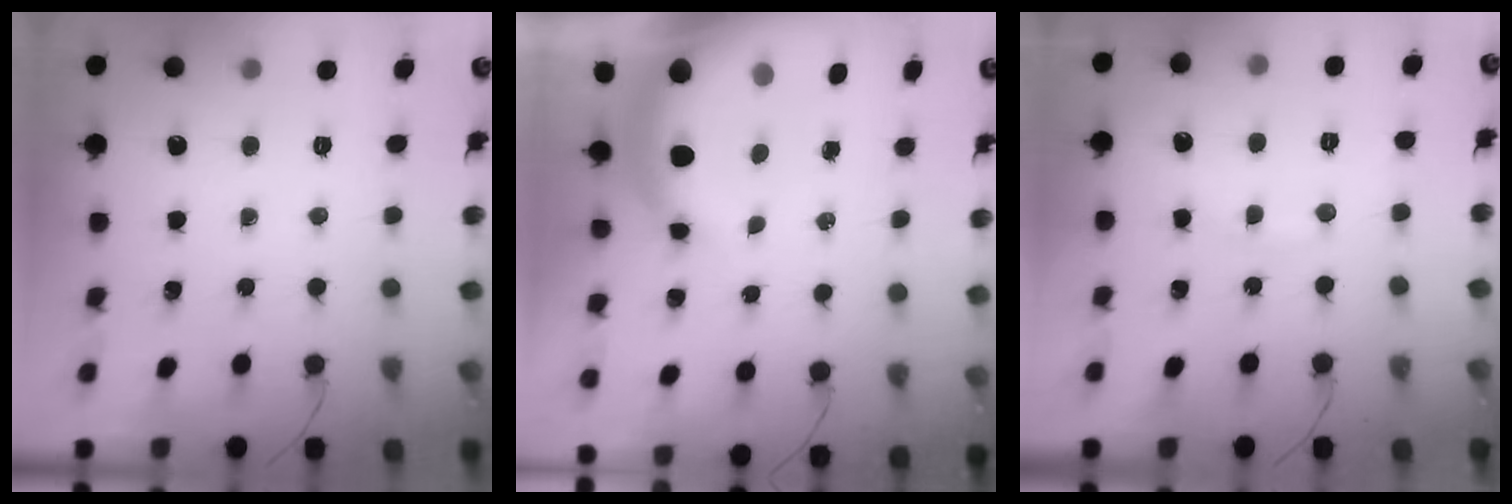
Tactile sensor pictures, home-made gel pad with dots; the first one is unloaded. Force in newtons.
{"total": 8.4, "press": 8.2, "slide": 1.6}
{"total": 7.6, "press": 7.6, "slide": 0.9}